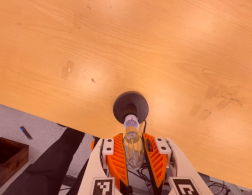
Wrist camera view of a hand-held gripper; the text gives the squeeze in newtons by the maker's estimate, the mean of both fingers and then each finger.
{"total": 13.3, "left": 13.9, "right": 12.7}